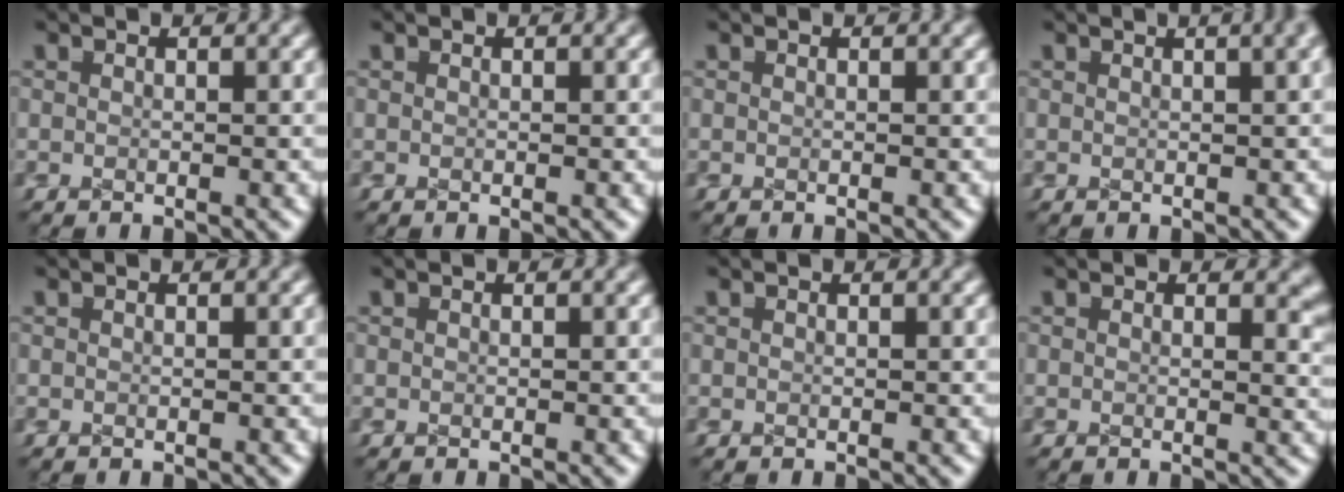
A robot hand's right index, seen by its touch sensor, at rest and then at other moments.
{"total": 0.0}
{"total": 0.0}
{"total": 1.4, "force": [0.9, 0.2, 1.0], "torque": [-0.008, 0.008, 0.011]}
{"total": 0.0}
{"total": 0.0}
{"total": 0.0}
{"total": 1.6, "force": [1.1, 0.5, 1.0], "torque": [-0.007, -0.004, 0.015]}